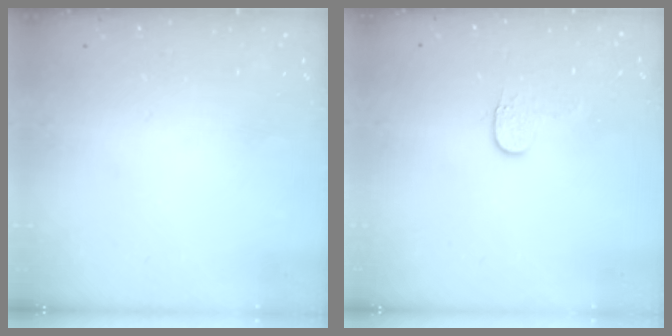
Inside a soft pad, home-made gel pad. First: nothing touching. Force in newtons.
{"total": 4.0, "press": 4.0, "slide": 0.5}